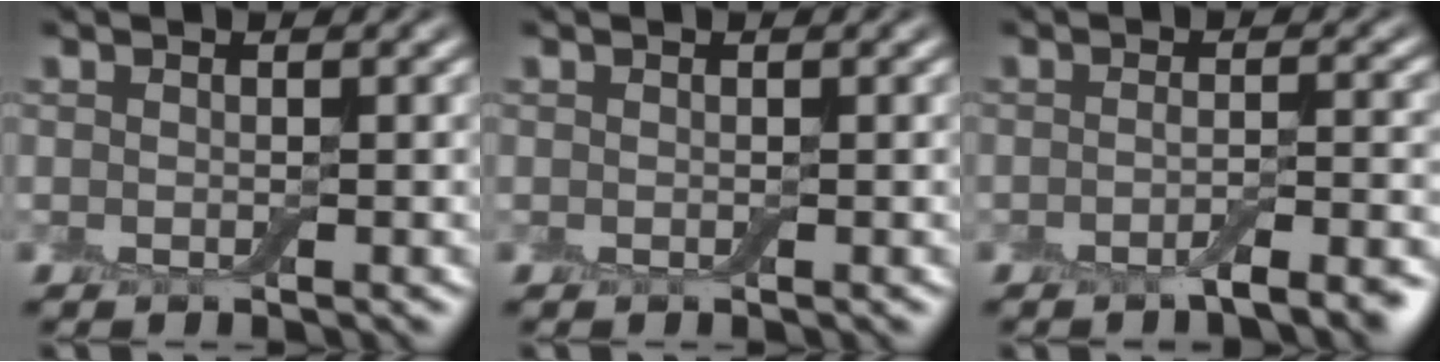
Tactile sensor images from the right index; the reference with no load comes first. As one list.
[{"total": 0.0}, {"total": 3.2, "force": [-1.8, 0.8, 2.5], "torque": [-0.033, 0.002, -0.036]}]